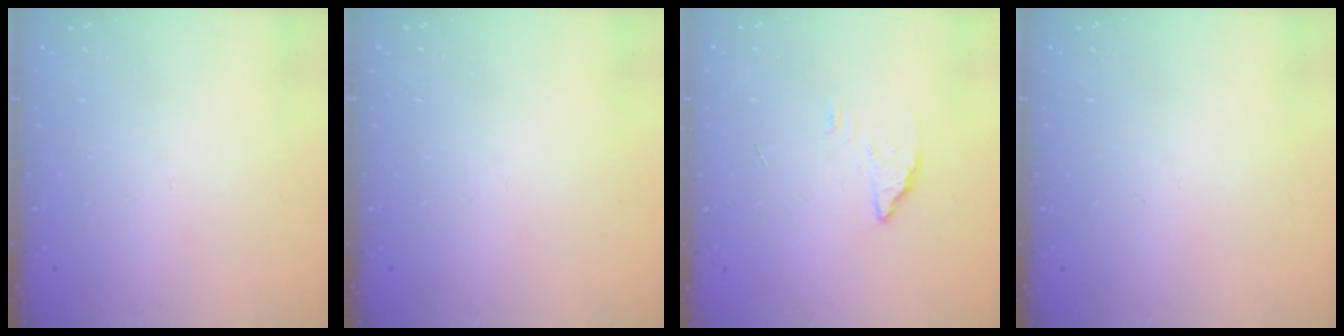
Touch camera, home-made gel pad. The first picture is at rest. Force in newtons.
{"total": 0.0}
{"total": 2.7, "press": 2.7, "slide": 0.2}
{"total": 0.0}